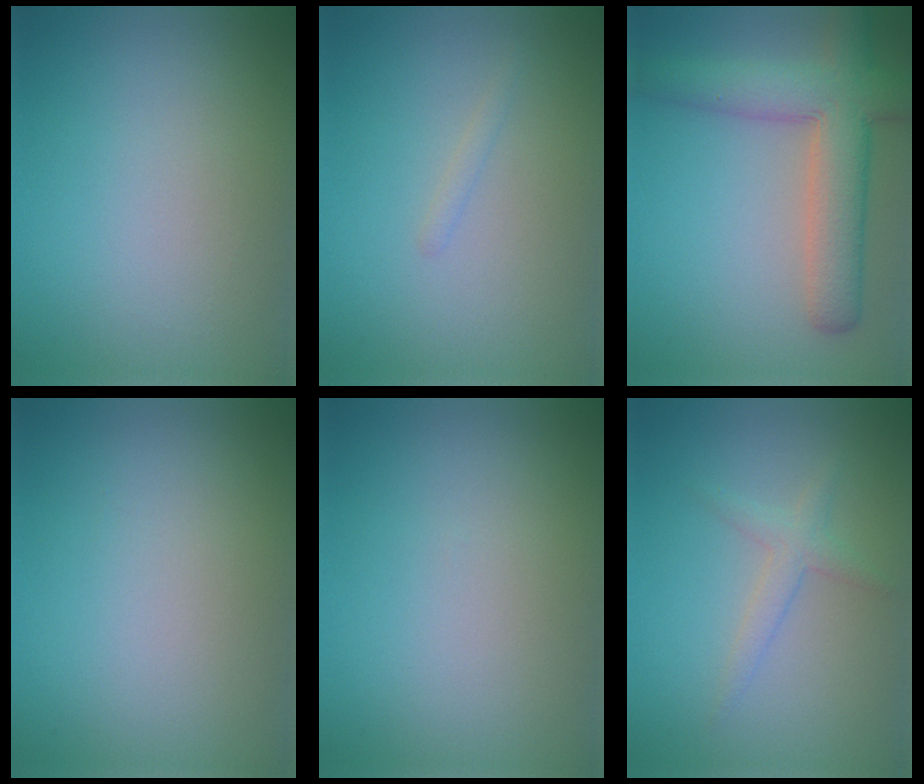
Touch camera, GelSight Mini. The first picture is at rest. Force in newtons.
{"total": 0.6, "press": 0.6, "slide": 0.0}
{"total": 7.0, "press": 7.0, "slide": 0.4}
{"total": 0.0}
{"total": 0.0}
{"total": 1.8, "press": 1.8, "slide": 0.0}